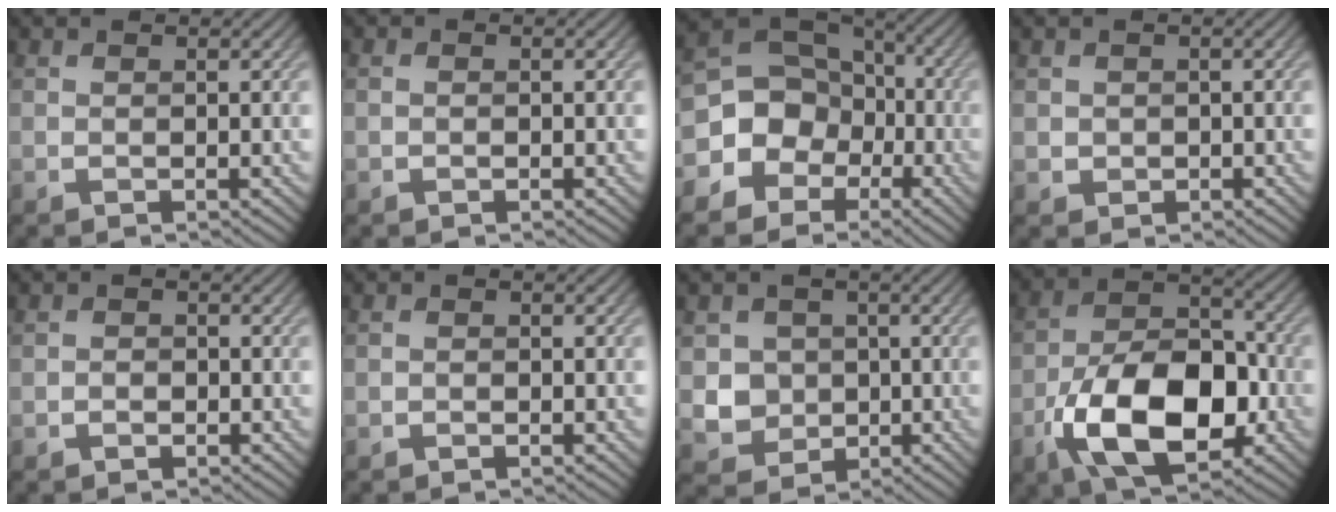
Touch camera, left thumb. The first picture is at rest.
{"total": 0.6, "force": [-0.2, 0.4, 0.4], "torque": [-0.006, 0.000, -0.005]}
{"total": 12.5, "force": [-3.9, 10.9, 4.7], "torque": [-0.135, -0.007, -0.090]}
{"total": 1.4, "force": [-0.1, 1.3, 0.2], "torque": [-0.006, -0.006, -0.005]}
{"total": 0.9, "force": [-0.6, 0.6, 0.3], "torque": [-0.002, 0.001, -0.013]}
{"total": 0.7, "force": [-0.5, 0.4, 0.3], "torque": [-0.005, 0.001, -0.010]}
{"total": 4.6, "force": [-0.2, 4.3, 1.5], "torque": [-0.037, -0.007, -0.014]}
{"total": 14.0, "force": [-5.4, 7.8, 10.4], "torque": [-0.205, -0.012, -0.106]}